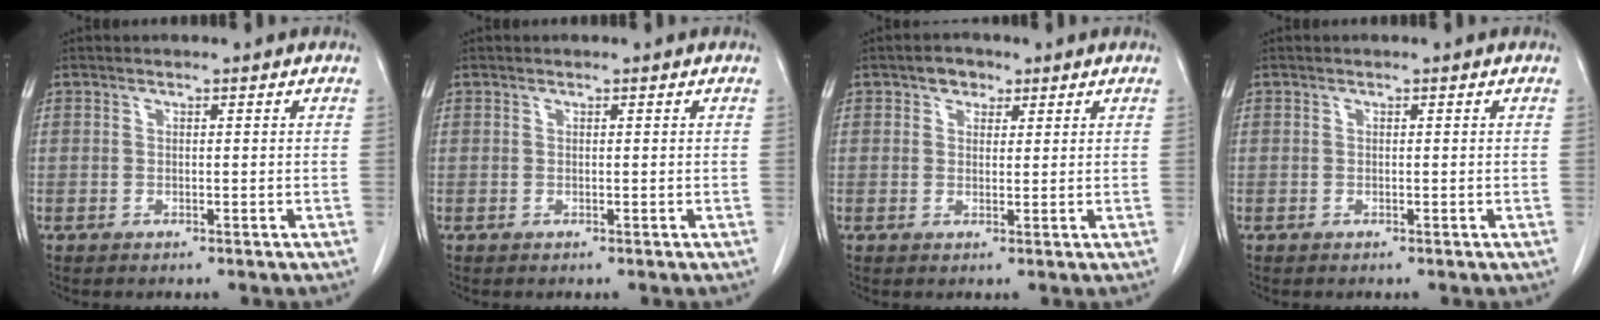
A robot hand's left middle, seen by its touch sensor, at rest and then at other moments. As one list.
[{"total": 0.0}, {"total": 2.5, "force": [1.5, 1.7, 0.9], "torque": [-0.015, 0.006, 0.021]}, {"total": 0.0}]